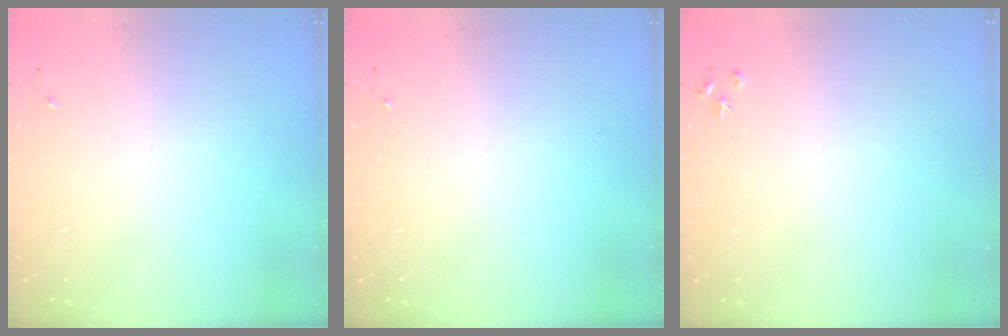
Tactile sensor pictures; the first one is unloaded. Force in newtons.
{"total": 0.0}
{"total": 3.6, "press": 3.5, "slide": 0.5}